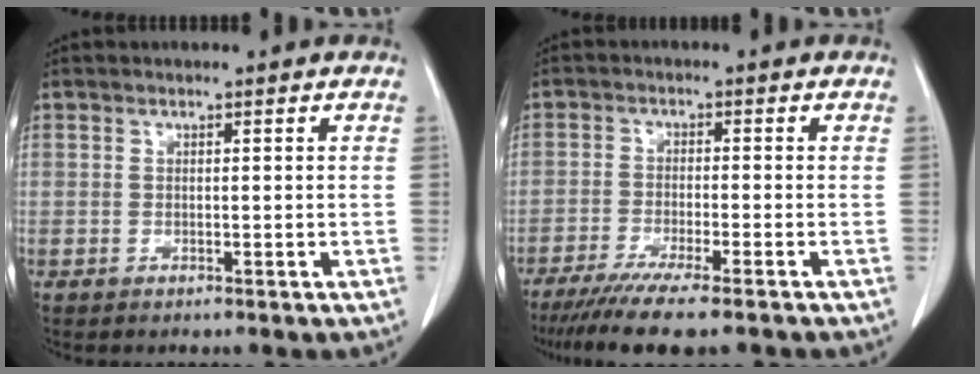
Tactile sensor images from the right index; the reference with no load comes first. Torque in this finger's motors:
{"motor_torque": [1.16, -0.98, 0.46, 0.16]}